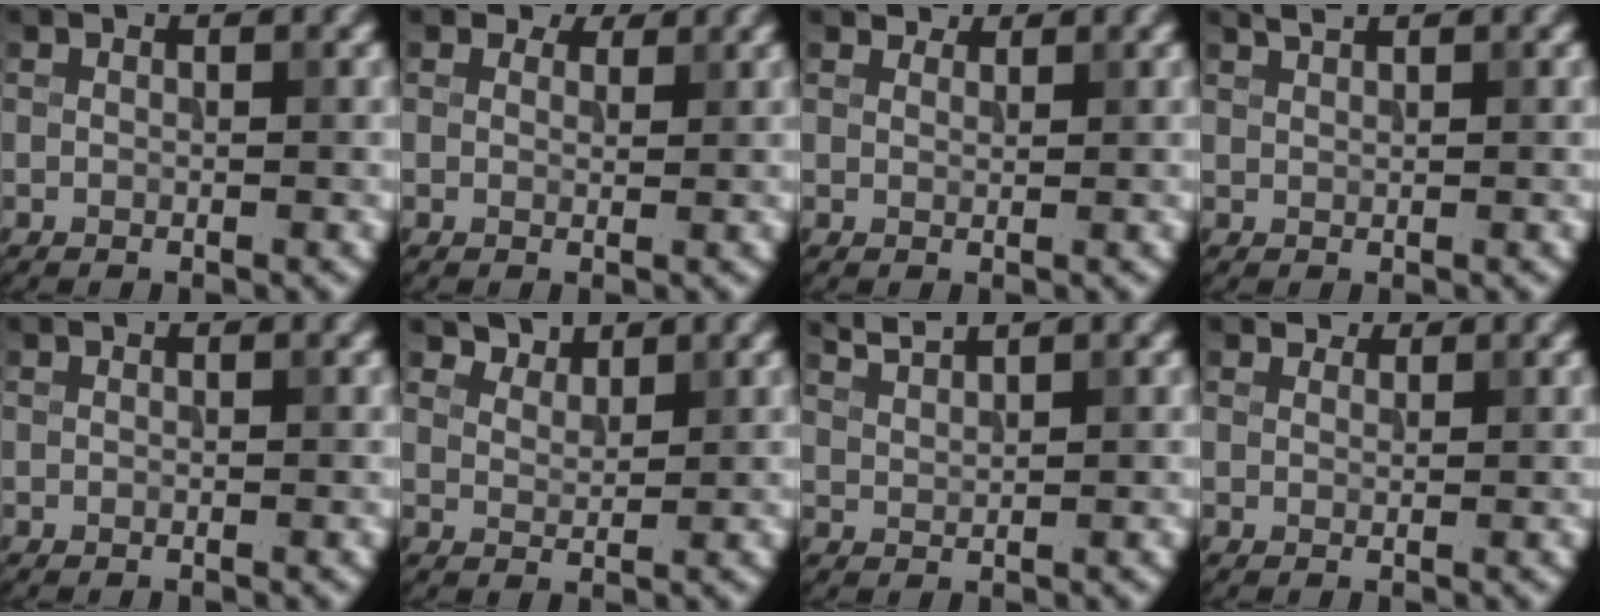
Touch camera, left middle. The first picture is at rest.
{"total": 2.0, "force": [1.6, 1.0, 0.6], "torque": [-0.015, -0.003, 0.017]}
{"total": 1.6, "force": [1.5, 0.6, 0.2], "torque": [-0.009, -0.001, 0.018]}
{"total": 0.9, "force": [0.8, 0.1, 0.4], "torque": [-0.003, -0.001, 0.014]}
{"total": 0.0}
{"total": 2.6, "force": [2.5, 0.8, 0.3], "torque": [-0.017, -0.009, 0.050]}
{"total": 1.8, "force": [1.7, 0.2, 0.6], "torque": [-0.009, 0.003, 0.036]}
{"total": 1.3, "force": [1.2, 0.5, 0.1], "torque": [-0.005, -0.004, 0.012]}